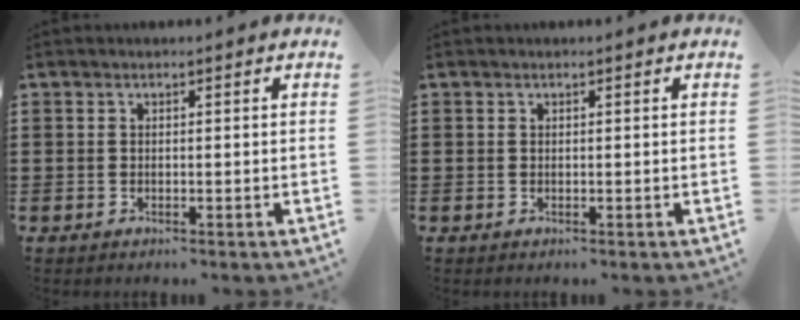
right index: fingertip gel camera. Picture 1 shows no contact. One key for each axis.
{"total": 0.0}